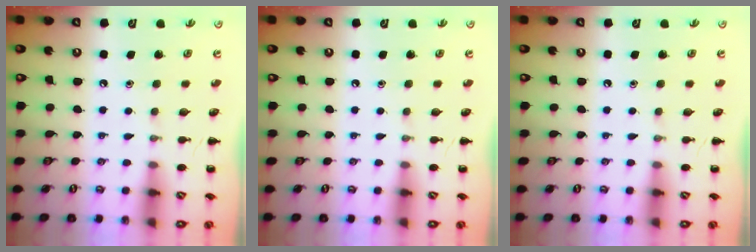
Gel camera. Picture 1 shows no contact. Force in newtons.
{"total": 0.0}
{"total": 0.0}